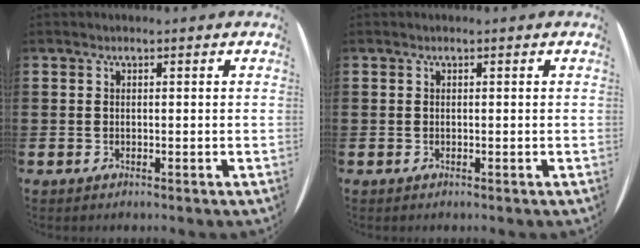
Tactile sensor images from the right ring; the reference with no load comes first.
{"total": 0.0}